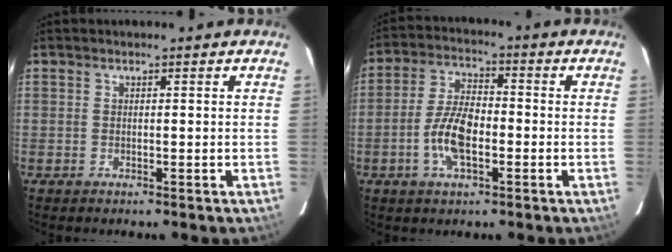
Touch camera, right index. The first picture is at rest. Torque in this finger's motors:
{"motor_torque": [0.34, 0.07, 0.24, 0.05]}